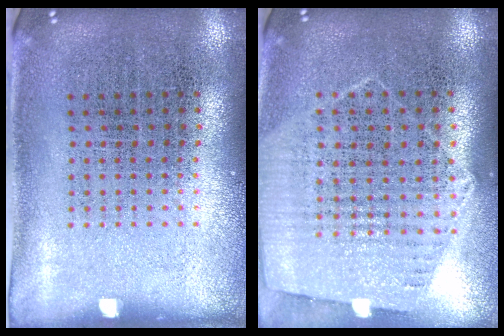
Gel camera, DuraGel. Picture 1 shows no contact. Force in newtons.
{"total": 1.2, "press": 1.1, "slide": 0.4}